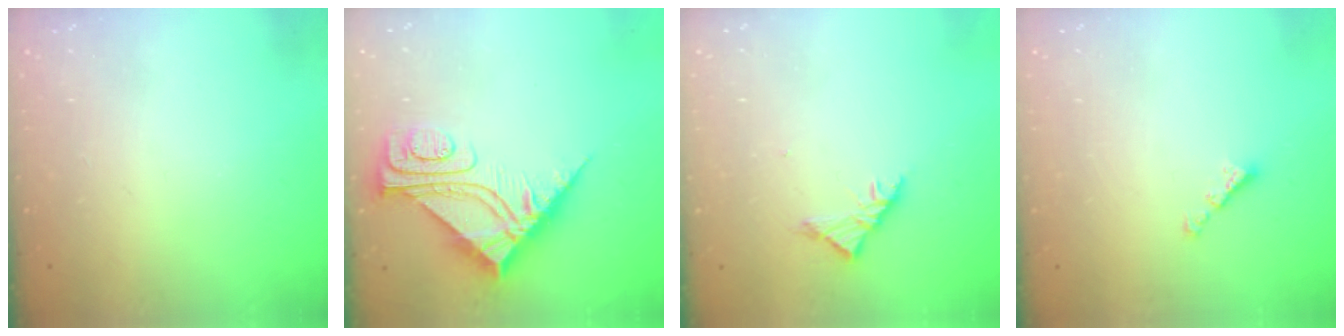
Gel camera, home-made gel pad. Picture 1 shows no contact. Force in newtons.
{"total": 10.0, "press": 9.9, "slide": 0.9}
{"total": 3.4, "press": 3.3, "slide": 0.8}
{"total": 2.3, "press": 2.3, "slide": 0.4}